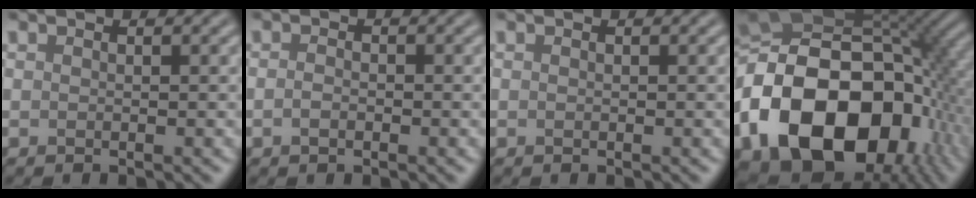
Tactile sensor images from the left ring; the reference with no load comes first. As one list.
[{"total": 1.1, "force": [-0.4, 0.7, 0.8], "torque": [-0.016, -0.001, -0.011]}, {"total": 0.0}, {"total": 20.8, "force": [-5.2, 14.1, 14.4], "torque": [-0.305, -0.009, -0.096]}]